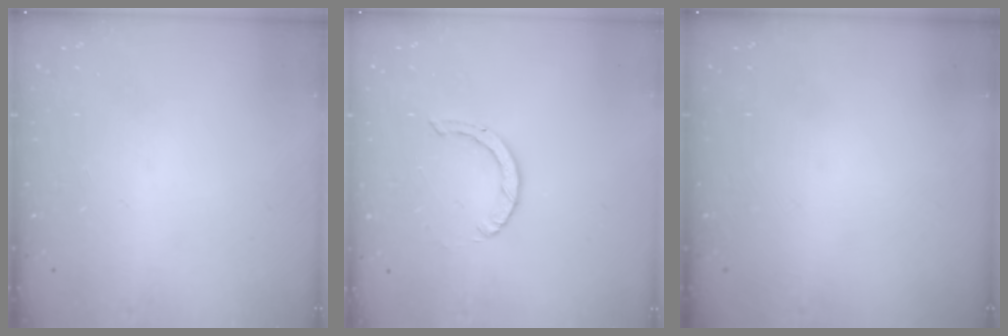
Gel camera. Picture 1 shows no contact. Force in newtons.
{"total": 0.9, "press": 0.9, "slide": 0.1}
{"total": 0.0}